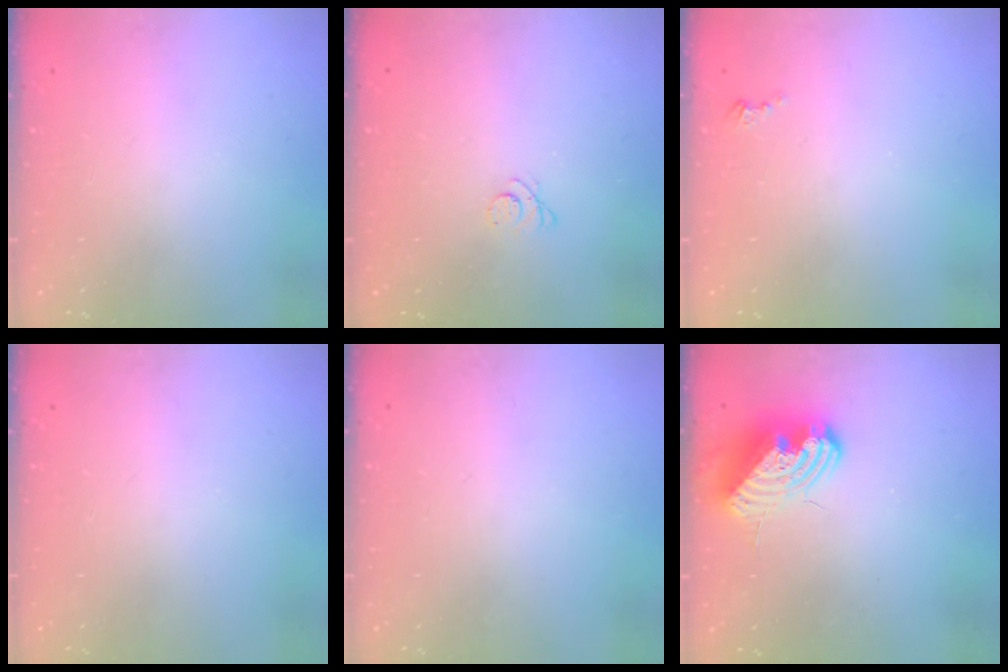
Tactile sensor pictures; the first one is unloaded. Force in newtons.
{"total": 2.5, "press": 2.5, "slide": 0.3}
{"total": 2.3, "press": 2.3, "slide": 0.3}
{"total": 0.0}
{"total": 0.0}
{"total": 12.0, "press": 11.9, "slide": 1.2}